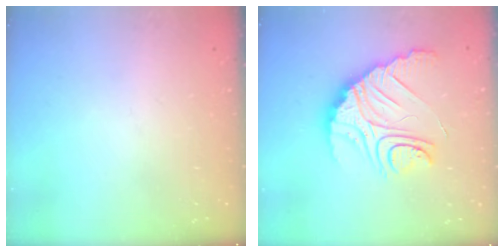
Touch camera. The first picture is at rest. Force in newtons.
{"total": 15.3, "press": 15.3, "slide": 1.3}